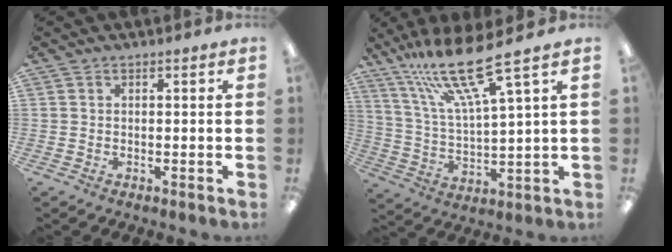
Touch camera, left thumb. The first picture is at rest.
{"total": 17.7, "force": [12.6, 2.8, 12.1], "torque": [-0.243, -0.066, 0.209]}